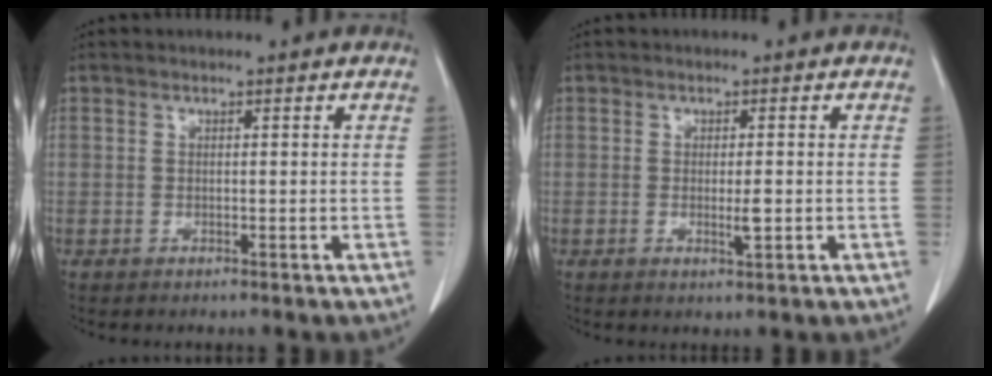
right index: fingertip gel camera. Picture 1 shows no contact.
{"total": 2.2, "force": [-0.4, 0.3, 2.1], "torque": [-0.036, -0.002, -0.004]}